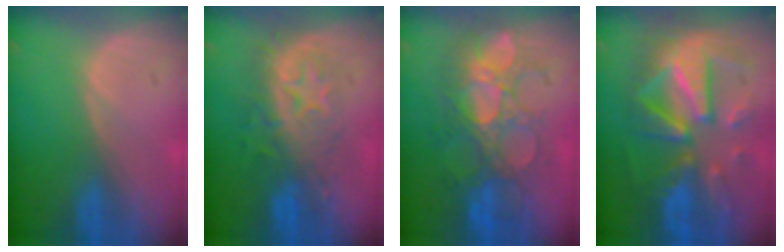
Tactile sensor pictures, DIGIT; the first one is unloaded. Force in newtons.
{"total": 8.2, "press": 7.7, "slide": 2.8}
{"total": 9.8, "press": 9.2, "slide": 3.4}
{"total": 12.4, "press": 12.3, "slide": 1.2}